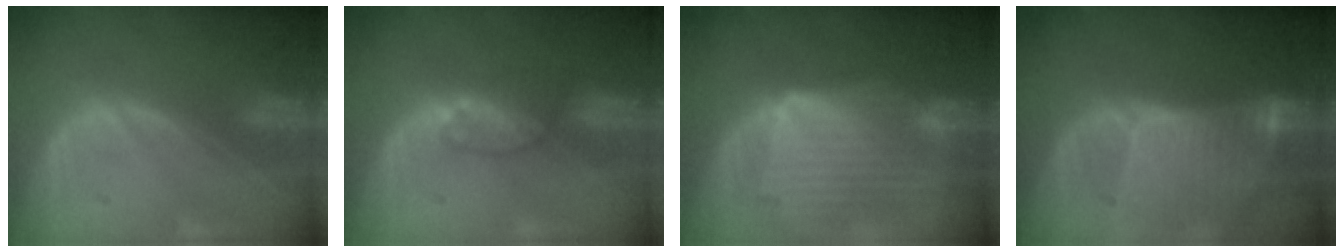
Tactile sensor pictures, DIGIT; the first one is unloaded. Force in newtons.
{"total": 3.4, "press": 3.2, "slide": 0.9}
{"total": 10.3, "press": 9.0, "slide": 4.8}
{"total": 9.0, "press": 8.0, "slide": 4.1}